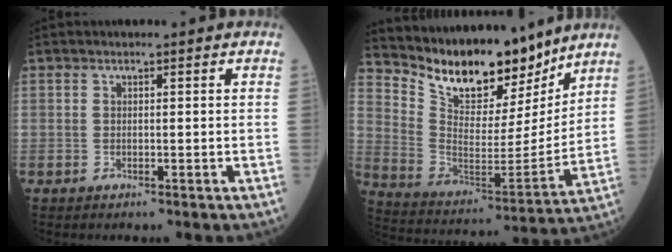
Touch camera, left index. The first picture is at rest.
{"total": 17.2, "force": [14.4, 5.9, 7.3], "torque": [-0.135, -0.019, 0.248]}